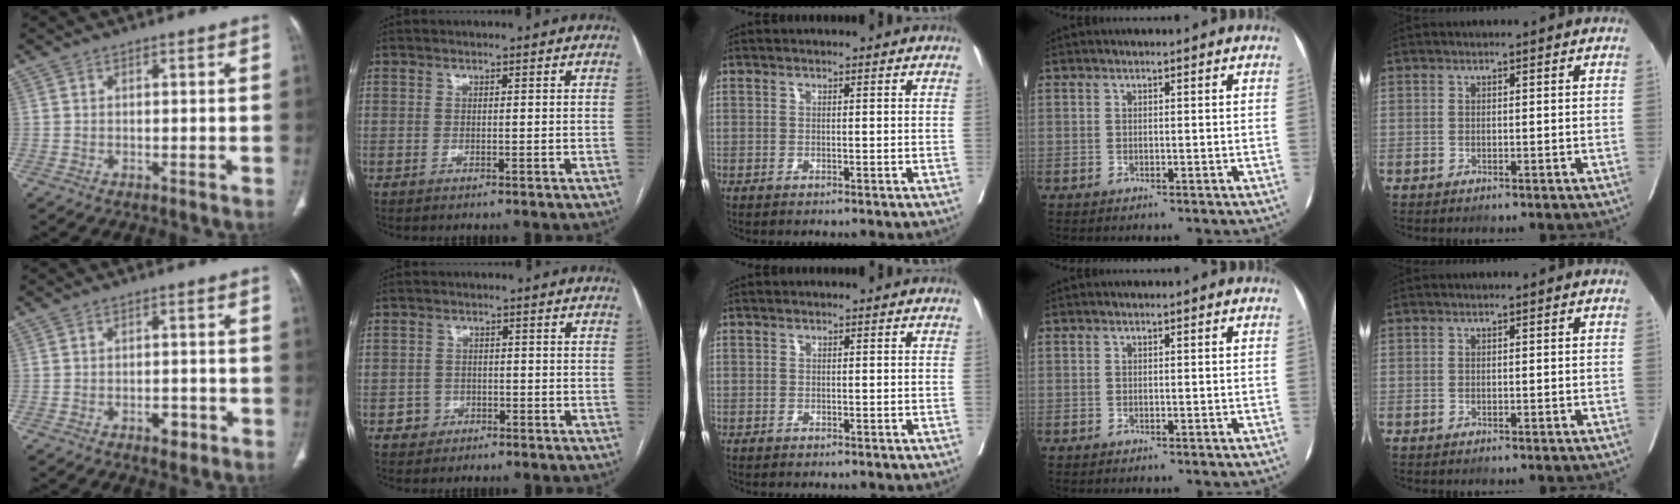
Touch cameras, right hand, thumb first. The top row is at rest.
{"thumb": {"total": 2.7, "force": [-1.3, 1.5, 1.8], "torque": [-0.012, 0.006, -0.015]}, "index": {"total": 2.6, "force": [-0.9, 2.5, 0.0], "torque": [0.008, 0.013, -0.013]}}